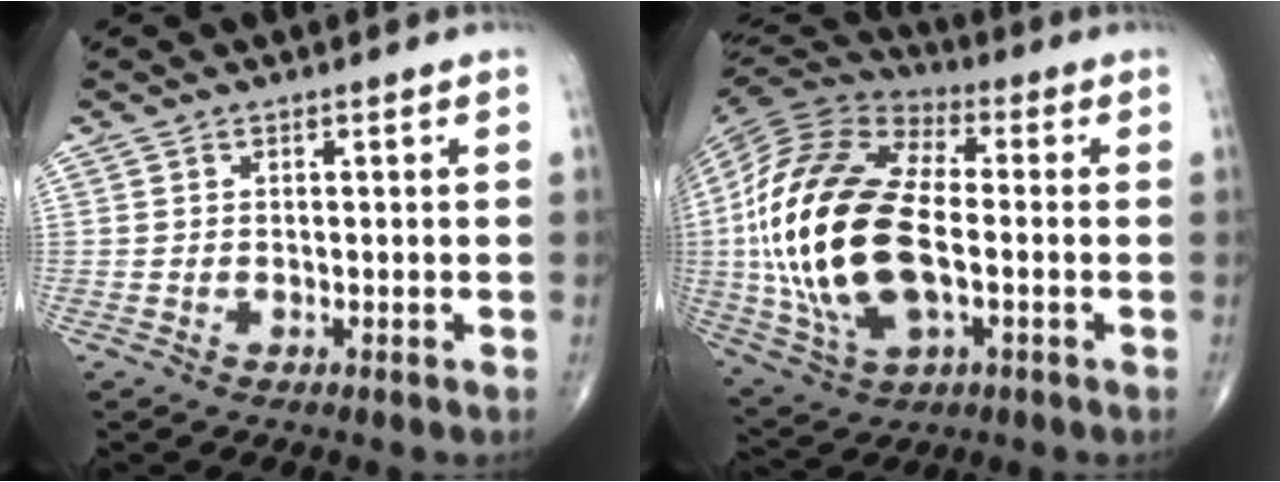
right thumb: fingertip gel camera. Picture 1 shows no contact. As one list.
[{"total": 26.6, "force": [-1.8, 14.0, 22.5], "torque": [-0.471, 0.002, -0.031]}]